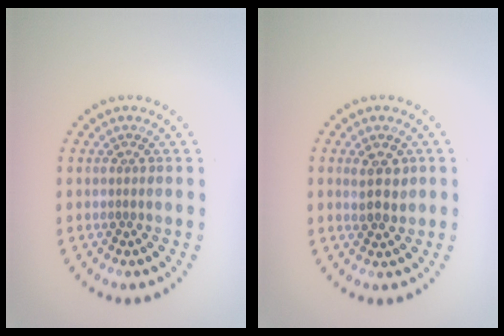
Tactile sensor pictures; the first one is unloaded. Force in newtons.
{"total": 2.3, "press": 2.2, "slide": 0.7}